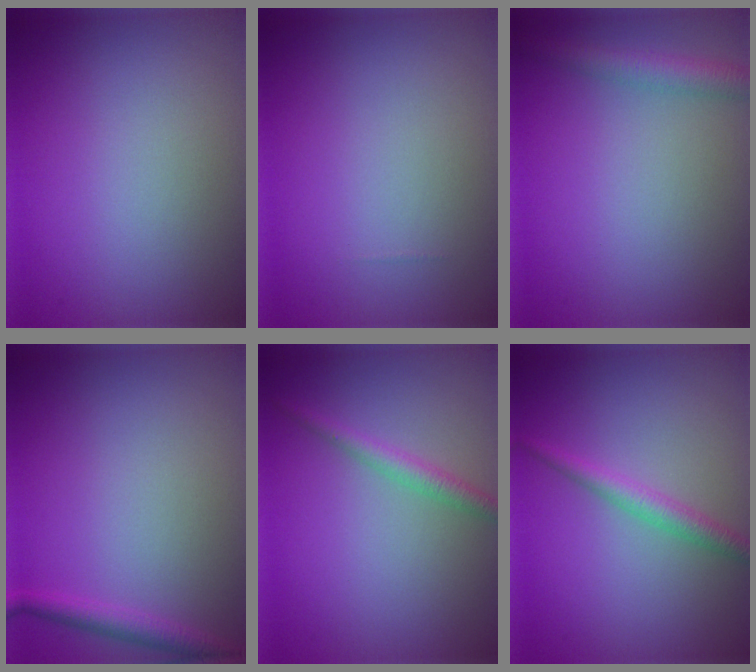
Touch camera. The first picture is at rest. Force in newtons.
{"total": 0.0}
{"total": 2.9, "press": 2.9, "slide": 0.1}
{"total": 1.8, "press": 1.8, "slide": 0.1}
{"total": 1.9, "press": 1.9, "slide": 0.0}
{"total": 2.2, "press": 2.1, "slide": 0.1}